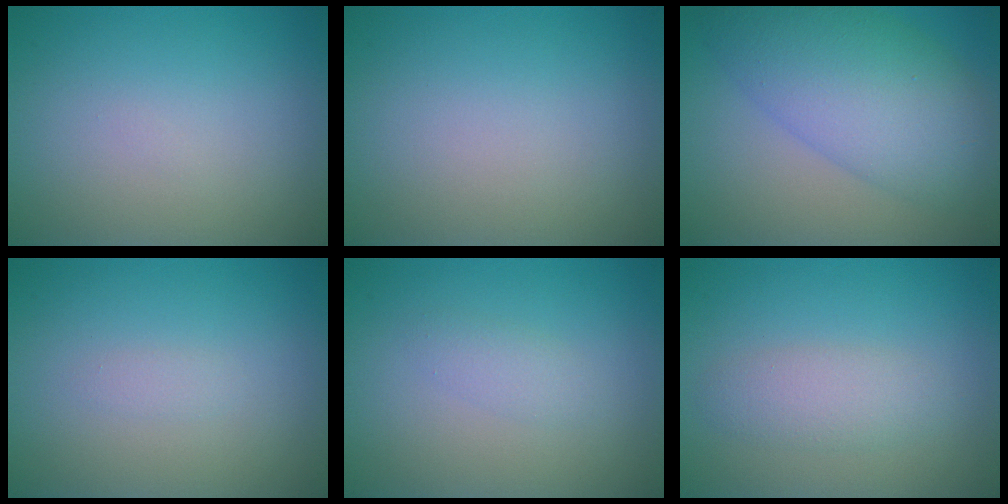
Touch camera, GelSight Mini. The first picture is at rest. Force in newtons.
{"total": 0.0}
{"total": 8.7, "press": 8.7, "slide": 0.2}
{"total": 0.7, "press": 0.7, "slide": 0.0}
{"total": 1.3, "press": 1.3, "slide": 0.1}
{"total": 2.4, "press": 2.4, "slide": 0.1}